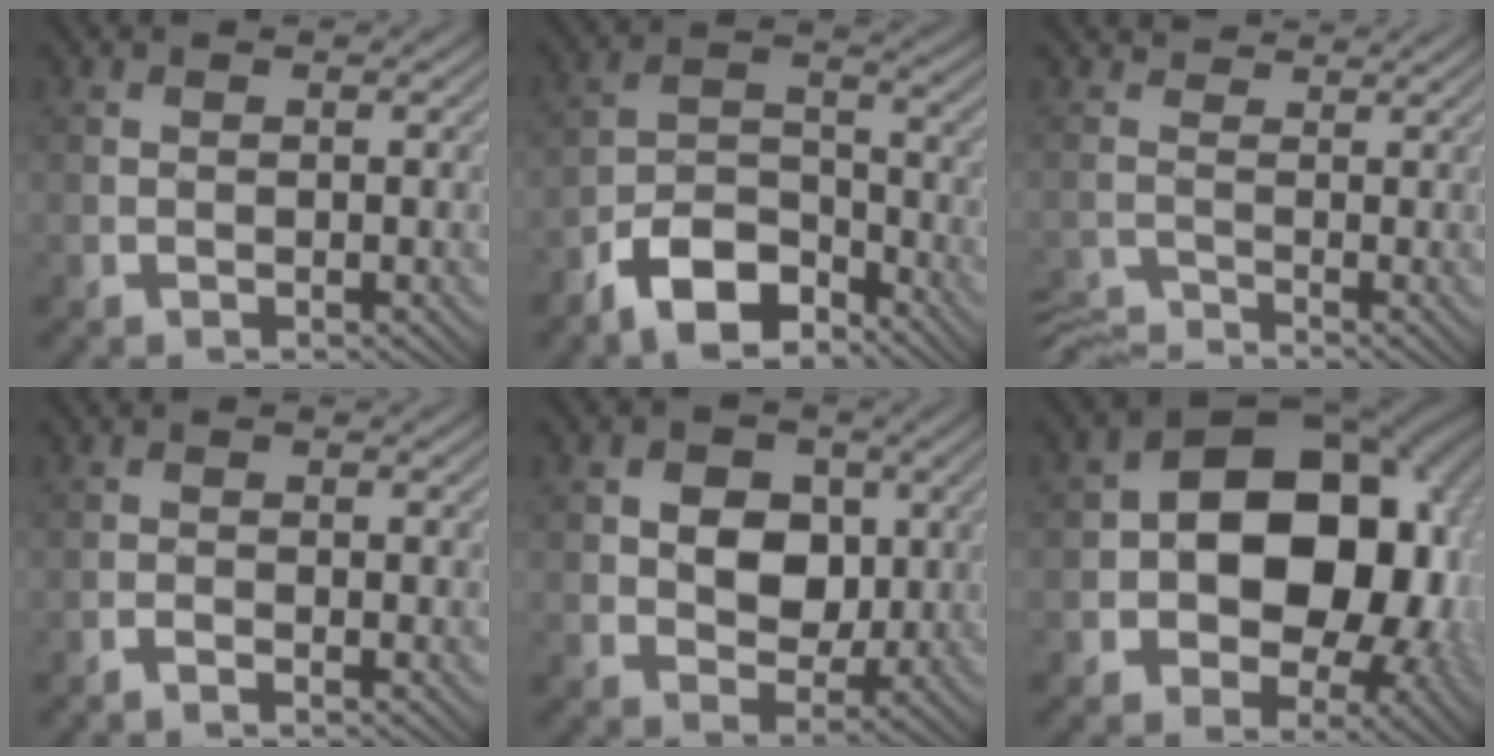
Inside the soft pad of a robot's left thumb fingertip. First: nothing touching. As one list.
[{"total": 9.5, "force": [-6.8, 4.4, 5.0], "torque": [-0.087, -0.004, -0.139]}, {"total": 3.2, "force": [-2.6, 1.4, 1.2], "torque": [-0.036, -0.016, -0.061]}, {"total": 1.1, "force": [-1.0, 0.0, 0.6], "torque": [-0.010, 0.000, -0.024]}, {"total": 6.7, "force": [0.9, 5.3, 3.9], "torque": [-0.078, 0.001, 0.008]}, {"total": 15.3, "force": [-0.5, 10.6, 11.0], "torque": [-0.145, 0.000, -0.010]}]